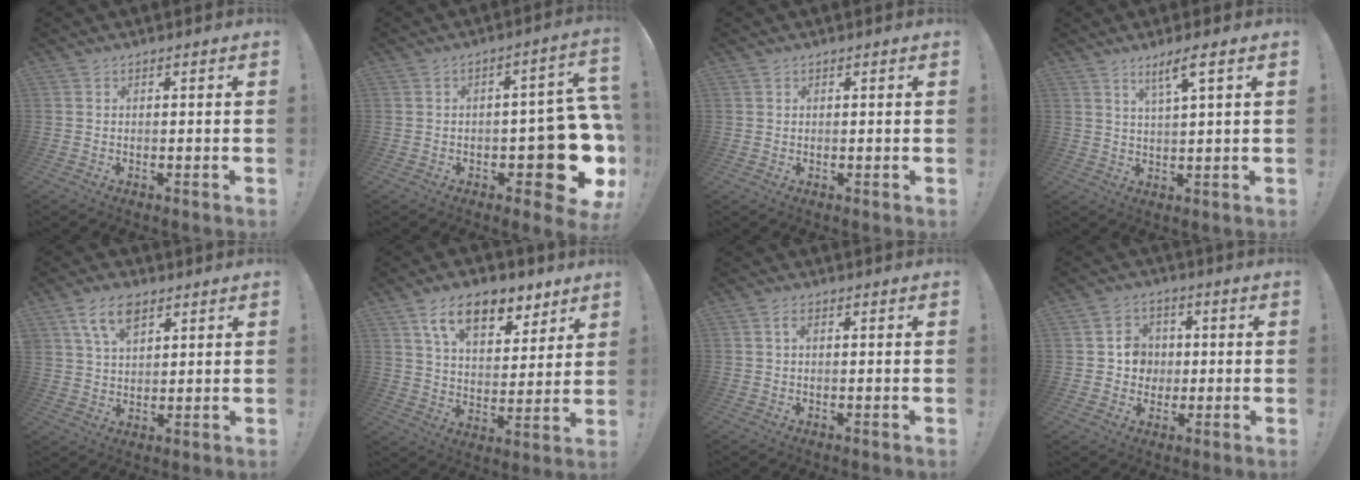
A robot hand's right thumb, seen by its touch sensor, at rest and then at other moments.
{"total": 17.5, "force": [-5.5, 7.0, 15.1], "torque": [-0.169, 0.025, -0.080]}
{"total": 1.4, "force": [0.8, 1.1, 0.0], "torque": [0.001, -0.005, 0.015]}
{"total": 5.6, "force": [3.4, 0.0, 4.5], "torque": [-0.080, -0.012, 0.052]}
{"total": 9.5, "force": [5.6, 5.3, 5.5], "torque": [-0.105, -0.008, 0.108]}
{"total": 15.1, "force": [9.2, 8.0, 9.0], "torque": [-0.140, -0.040, 0.162]}
{"total": 1.8, "force": [0.5, 0.9, 1.5], "torque": [-0.028, 0.004, 0.007]}
{"total": 7.8, "force": [0.6, 7.5, 2.4], "torque": [-0.038, 0.004, 0.019]}